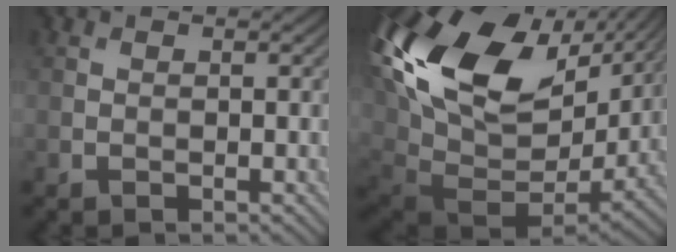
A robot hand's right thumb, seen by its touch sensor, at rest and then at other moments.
{"total": 22.5, "force": [7.6, 14.0, 15.9], "torque": [-0.338, 0.004, 0.158]}